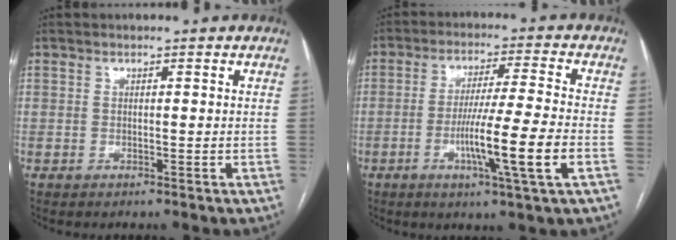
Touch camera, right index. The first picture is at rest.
{"total": 11.3, "force": [-3.4, -1.1, 10.8], "torque": [-0.195, -0.012, -0.061]}